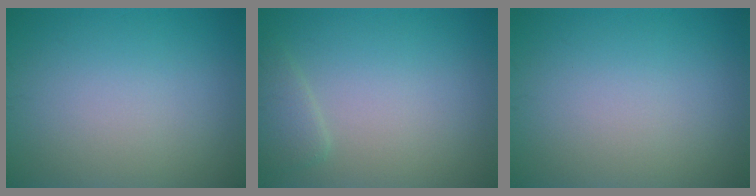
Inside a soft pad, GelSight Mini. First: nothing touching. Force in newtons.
{"total": 1.6, "press": 1.6, "slide": 0.2}
{"total": 0.0}